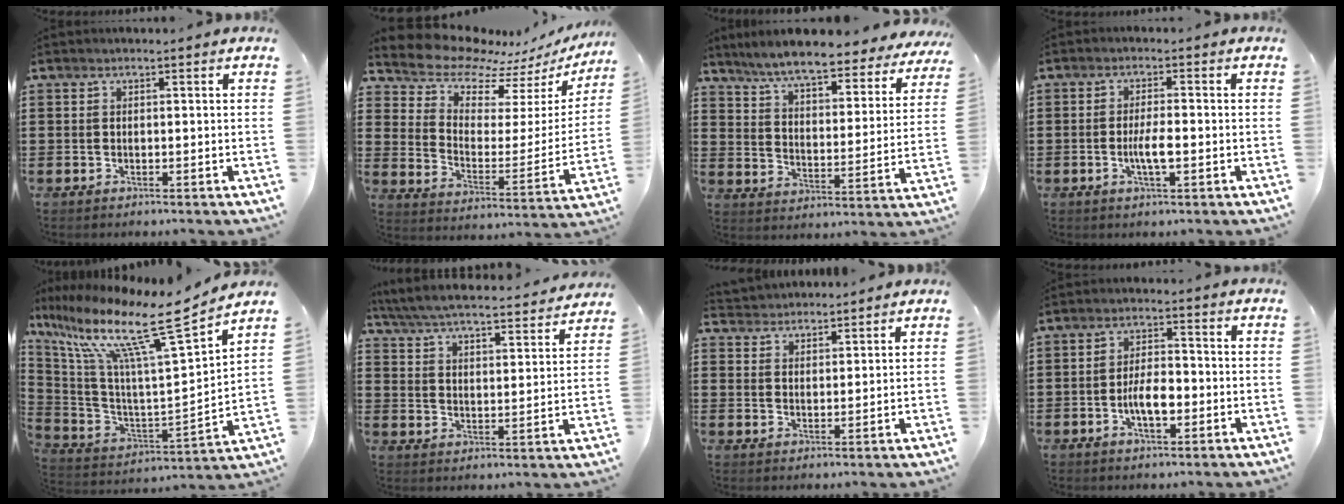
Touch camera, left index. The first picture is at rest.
{"total": 8.9, "force": [8.3, 2.7, 1.6], "torque": [-0.066, -0.073, 0.144]}
{"total": 7.2, "force": [6.6, 0.3, 2.9], "torque": [-0.084, -0.040, 0.113]}
{"total": 3.9, "force": [-0.9, 0.8, 3.7], "torque": [-0.079, -0.004, -0.021]}
{"total": 14.2, "force": [9.9, 1.3, 10.2], "torque": [-0.212, -0.058, 0.147]}
{"total": 5.1, "force": [5.0, -0.2, 1.2], "torque": [-0.048, -0.040, 0.082]}
{"total": 2.8, "force": [2.7, 0.4, -0.7], "torque": [0.002, -0.005, 0.052]}
{"total": 5.5, "force": [-1.5, 2.2, 4.8], "torque": [-0.096, 0.005, -0.032]}